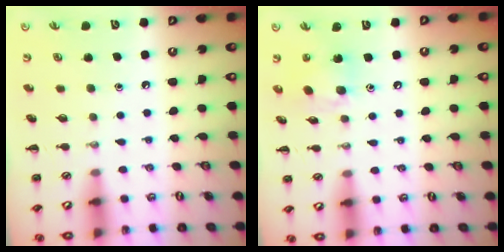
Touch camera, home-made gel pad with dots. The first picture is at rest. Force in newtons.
{"total": 8.6, "press": 8.6, "slide": 1.1}